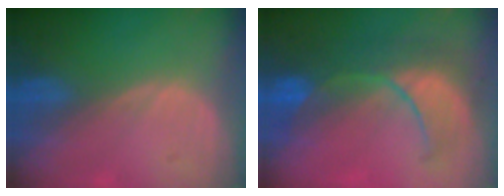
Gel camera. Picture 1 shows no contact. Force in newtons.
{"total": 8.6, "press": 8.5, "slide": 1.4}